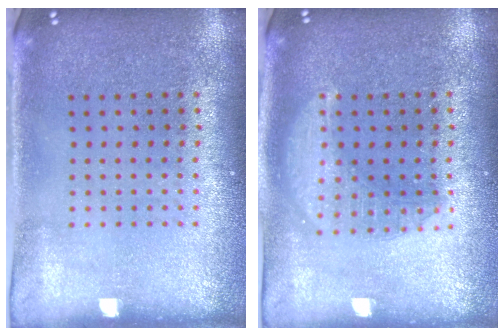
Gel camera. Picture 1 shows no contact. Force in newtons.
{"total": 2.8, "press": 2.8, "slide": 0.3}